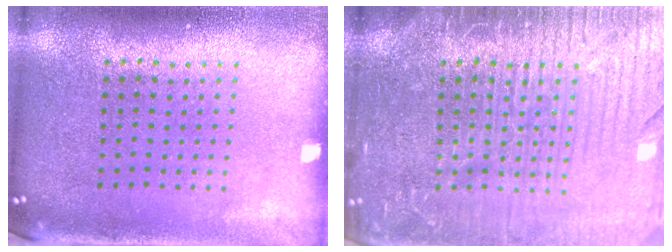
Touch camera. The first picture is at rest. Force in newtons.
{"total": 7.2, "press": 7.2, "slide": 0.9}